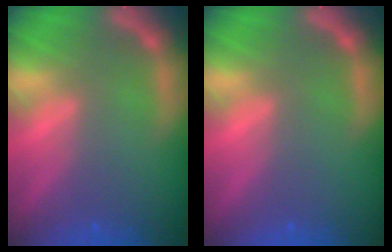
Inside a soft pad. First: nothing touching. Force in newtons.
{"total": 0.0}